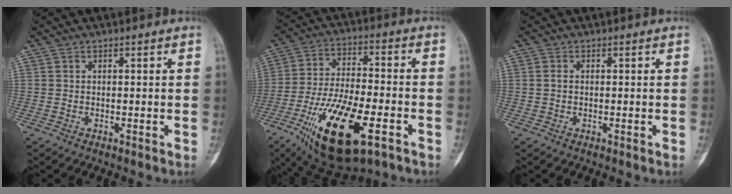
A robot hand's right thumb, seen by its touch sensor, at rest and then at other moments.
{"total": 21.6, "force": [-9.6, 8.4, 17.5], "torque": [-0.341, 0.023, -0.155]}
{"total": 1.3, "force": [0.1, 0.9, 0.9], "torque": [-0.014, 0.002, 0.000]}